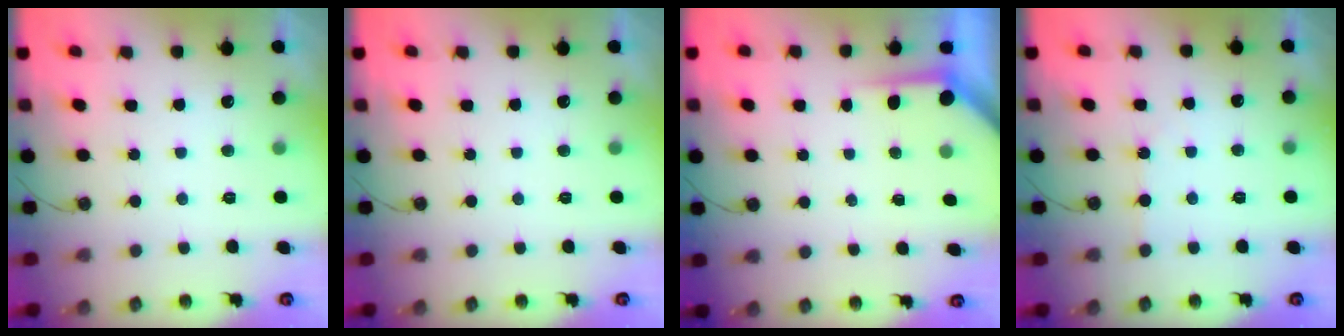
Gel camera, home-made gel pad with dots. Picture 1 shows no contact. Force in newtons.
{"total": 0.0}
{"total": 3.7, "press": 3.7, "slide": 0.4}
{"total": 2.2, "press": 2.2, "slide": 0.4}